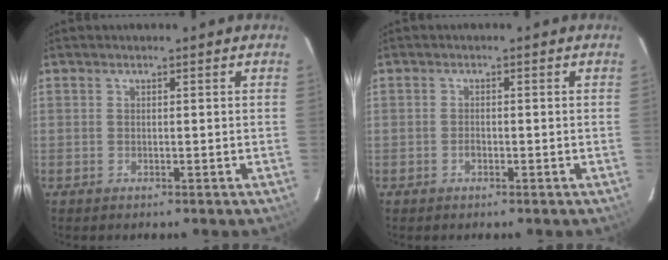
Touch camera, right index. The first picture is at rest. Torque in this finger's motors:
{"motor_torque": [0.16, -0.02, 0.08, 0.01]}